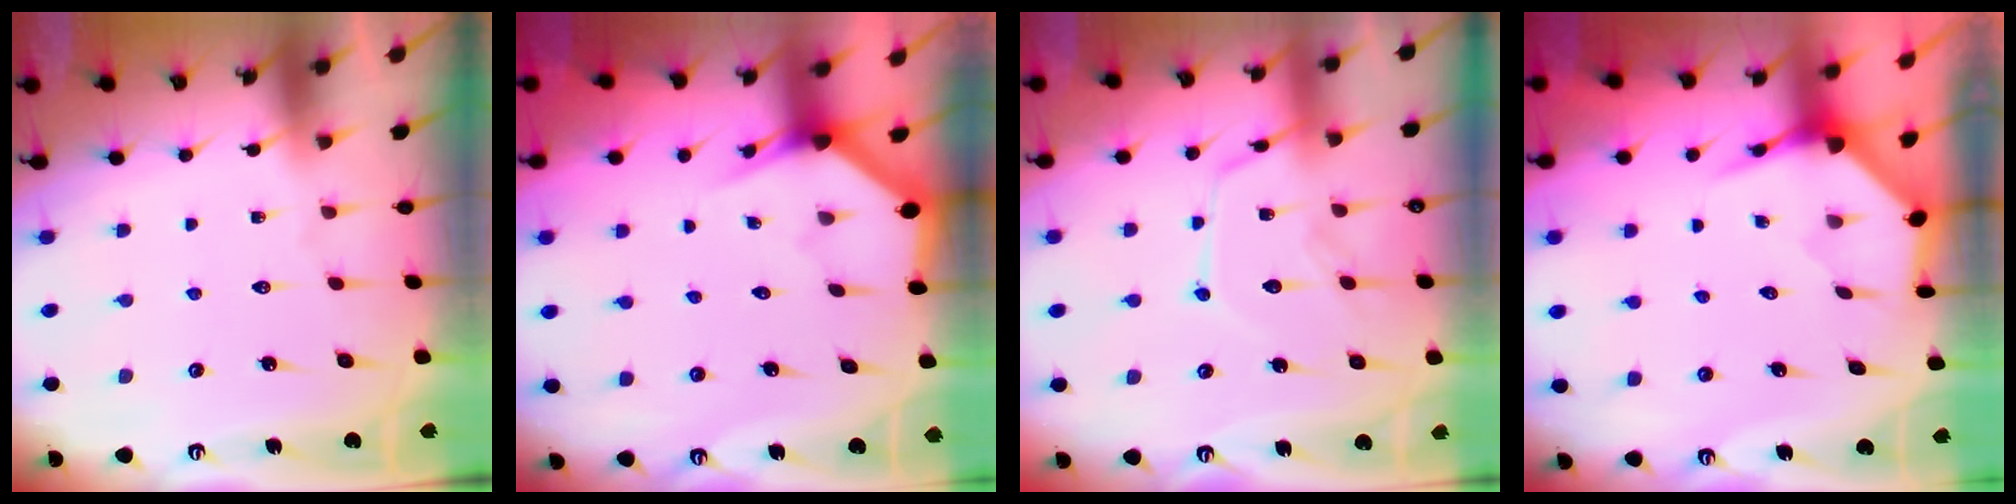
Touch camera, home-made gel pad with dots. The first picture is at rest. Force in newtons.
{"total": 3.0, "press": 3.0, "slide": 0.1}
{"total": 13.4, "press": 13.3, "slide": 1.2}
{"total": 4.0, "press": 3.9, "slide": 0.4}